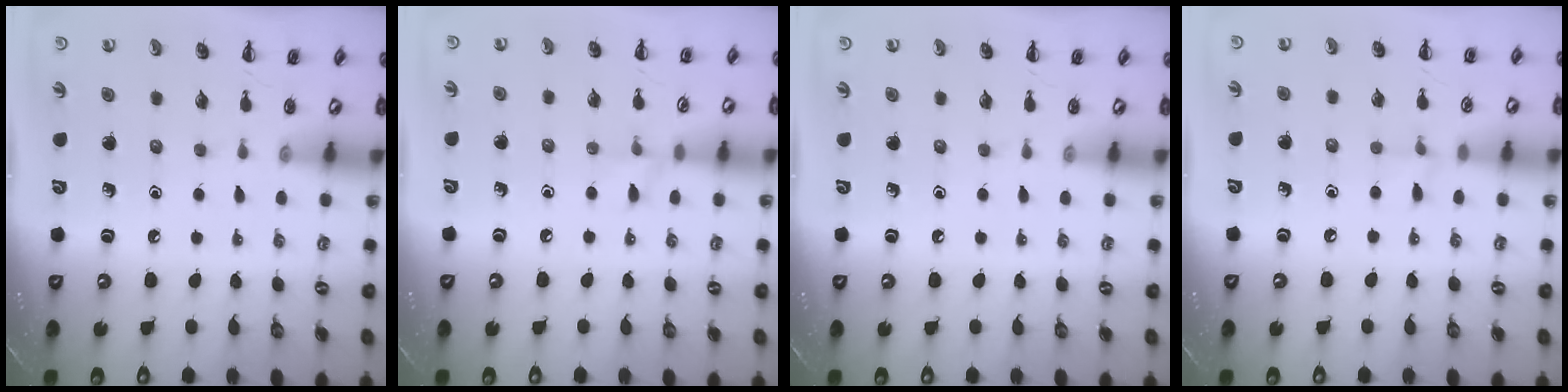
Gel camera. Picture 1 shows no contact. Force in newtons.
{"total": 5.4, "press": 5.1, "slide": 1.8}
{"total": 0.0}
{"total": 5.2, "press": 4.9, "slide": 1.7}